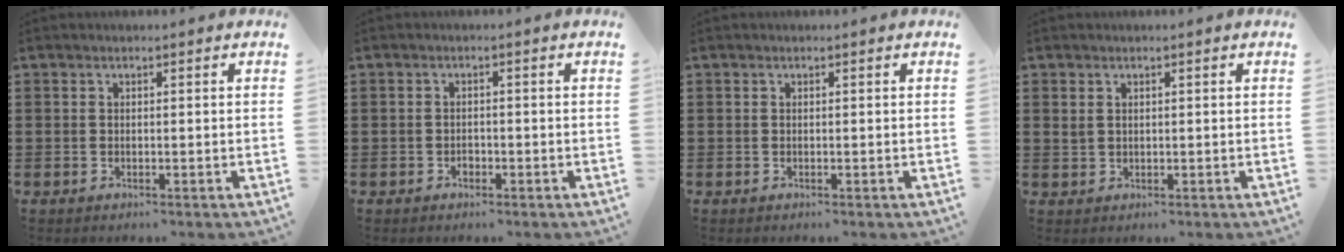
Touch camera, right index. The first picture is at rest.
{"total": 1.1, "force": [-0.7, 0.8, 0.5], "torque": [-0.012, -0.003, -0.013]}
{"total": 0.0}
{"total": 1.2, "force": [0.8, 0.8, 0.5], "torque": [-0.012, 0.004, 0.015]}